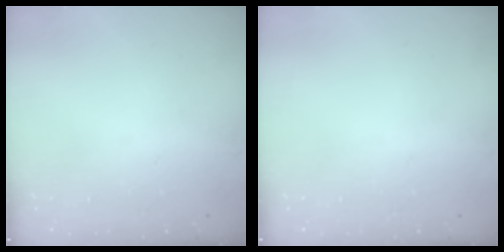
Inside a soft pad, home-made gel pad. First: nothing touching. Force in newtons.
{"total": 0.0}